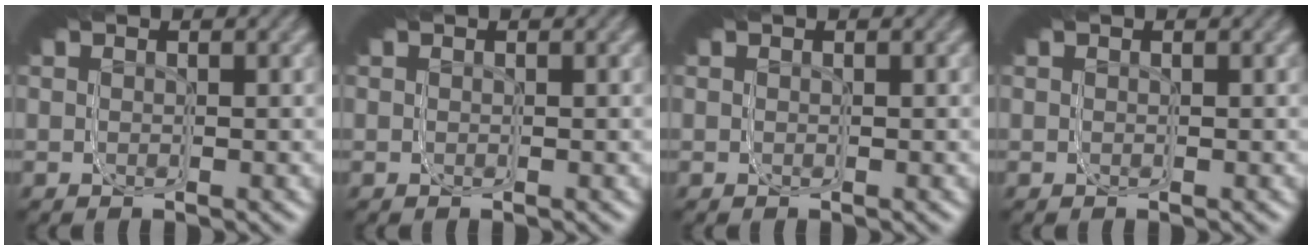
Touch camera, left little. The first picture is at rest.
{"total": 0.0}
{"total": 0.0}
{"total": 0.0}